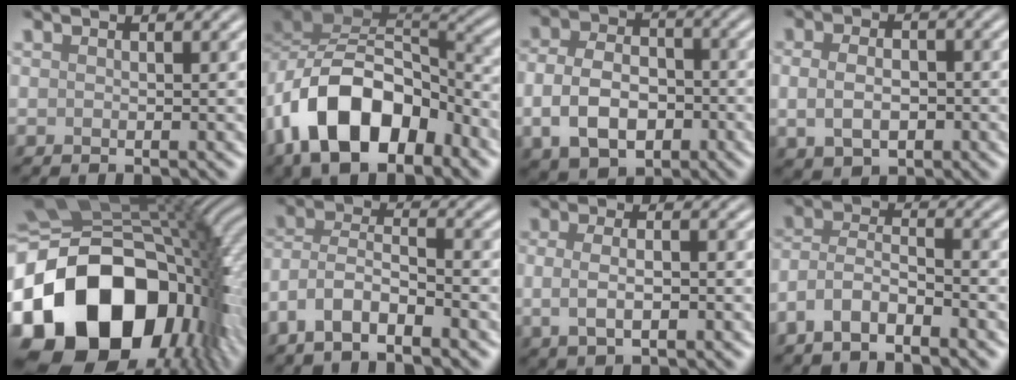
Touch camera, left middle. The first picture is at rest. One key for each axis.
{"total": 12.4, "fx": -5.4, "fy": 7.1, "fz": 8.6, "tx": -0.143, "ty": 0.008, "tz": -0.106}
{"total": 6.9, "fx": -1.8, "fy": 4.8, "fz": 4.6, "tx": -0.092, "ty": -0.003, "tz": -0.038}
{"total": 4.2, "fx": -0.4, "fy": 3.0, "fz": 2.9, "tx": -0.043, "ty": 0.000, "tz": -0.008}
{"total": 19.4, "fx": -5.4, "fy": 13.1, "fz": 13.2, "tx": -0.268, "ty": -0.026, "tz": -0.086}
{"total": 4.7, "fx": -3.1, "fy": 1.8, "fz": 3.1, "tx": -0.061, "ty": 0.005, "tz": -0.070}
{"total": 4.0, "fx": -0.4, "fy": 1.9, "fz": 3.5, "tx": -0.056, "ty": -0.004, "tz": -0.006}
{"total": 3.9, "fx": -2.7, "fy": 1.4, "fz": 2.4, "tx": -0.048, "ty": 0.006, "tz": -0.062}